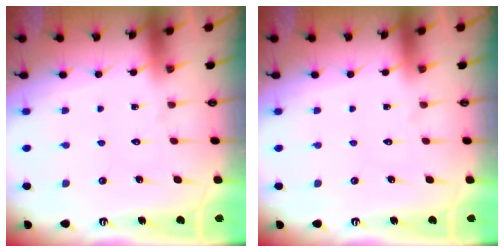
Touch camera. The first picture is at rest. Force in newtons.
{"total": 0.0}